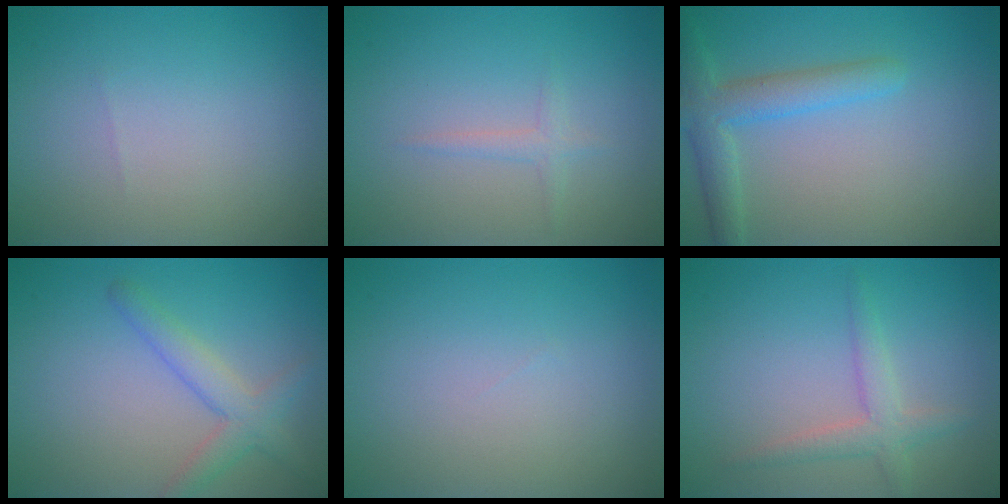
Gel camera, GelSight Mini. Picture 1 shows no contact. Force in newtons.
{"total": 1.1, "press": 1.1, "slide": 0.1}
{"total": 3.8, "press": 3.8, "slide": 0.2}
{"total": 3.0, "press": 3.0, "slide": 0.2}
{"total": 0.0}
{"total": 2.5, "press": 2.5, "slide": 0.1}